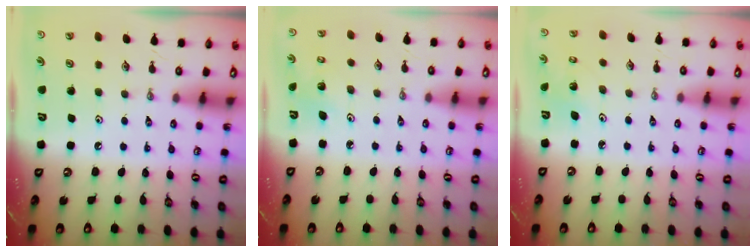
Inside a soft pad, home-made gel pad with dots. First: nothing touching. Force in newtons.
{"total": 2.7, "press": 2.7, "slide": 0.2}
{"total": 2.1, "press": 2.1, "slide": 0.1}